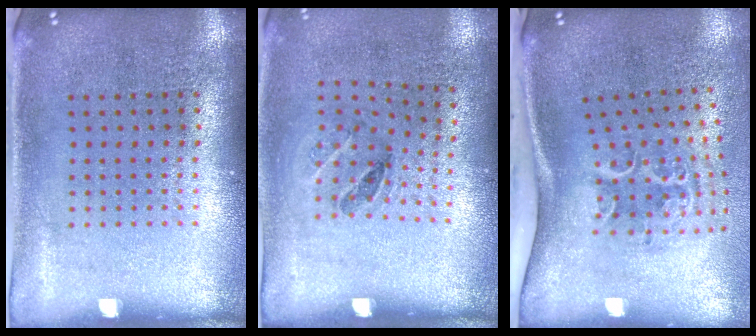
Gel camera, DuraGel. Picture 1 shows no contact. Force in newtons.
{"total": 1.2, "press": 0.8, "slide": 0.9}
{"total": 2.3, "press": 1.4, "slide": 1.9}